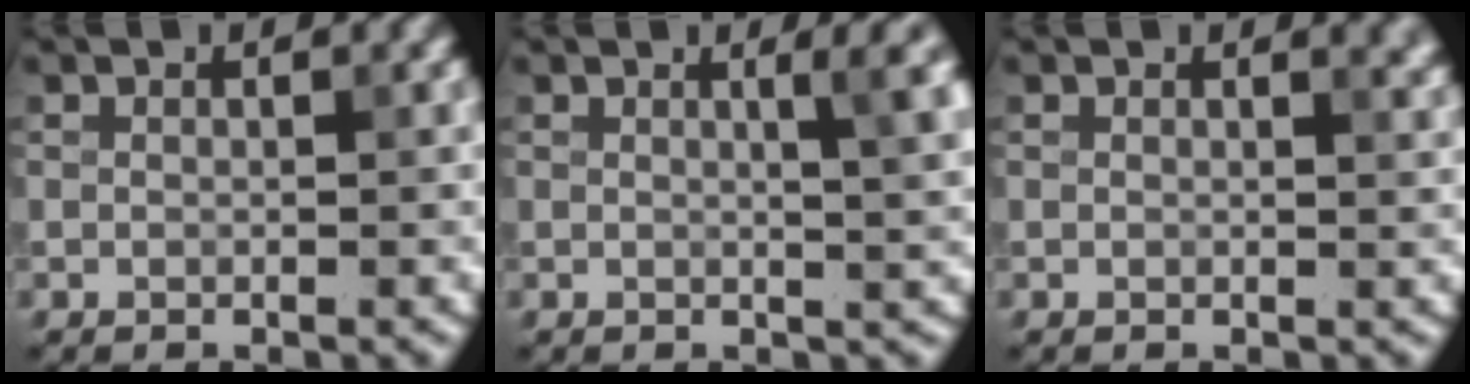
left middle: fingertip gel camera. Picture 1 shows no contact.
{"total": 3.7, "force": [1.2, 1.0, 3.4], "torque": [-0.031, 0.004, 0.013]}
{"total": 1.8, "force": [1.3, 0.7, 1.0], "torque": [0.000, 0.003, 0.013]}